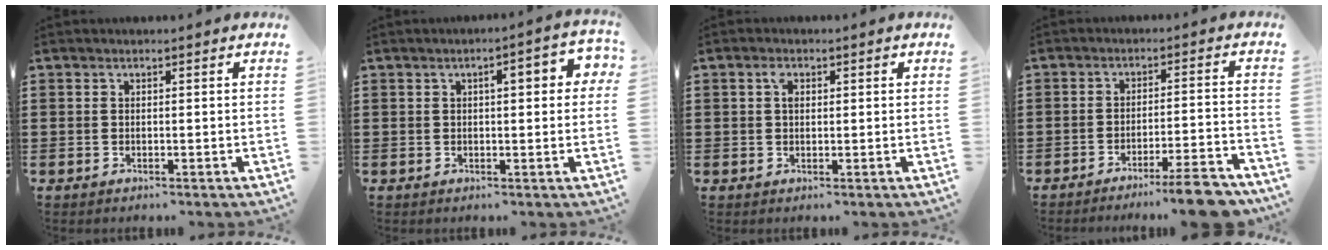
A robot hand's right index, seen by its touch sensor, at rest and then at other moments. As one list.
[{"total": 4.3, "force": [0.9, 1.2, 4.0], "torque": [-0.053, 0.000, 0.006]}, {"total": 2.0, "force": [0.6, 1.1, 1.5], "torque": [-0.026, 0.006, 0.007]}, {"total": 7.0, "force": [-5.9, -0.1, 3.8], "torque": [-0.055, -0.002, -0.107]}]